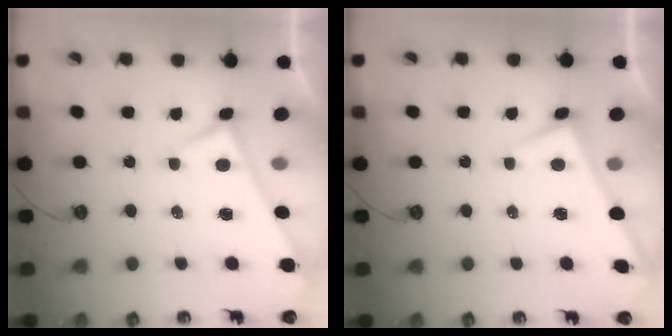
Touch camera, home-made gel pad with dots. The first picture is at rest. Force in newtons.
{"total": 1.1, "press": 1.0, "slide": 0.3}